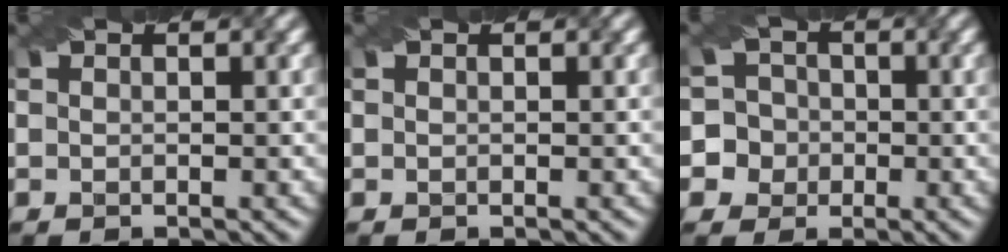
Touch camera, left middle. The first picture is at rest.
{"total": 0.0}
{"total": 6.0, "force": [-1.5, 5.7, 0.8], "torque": [-0.005, 0.018, -0.051]}